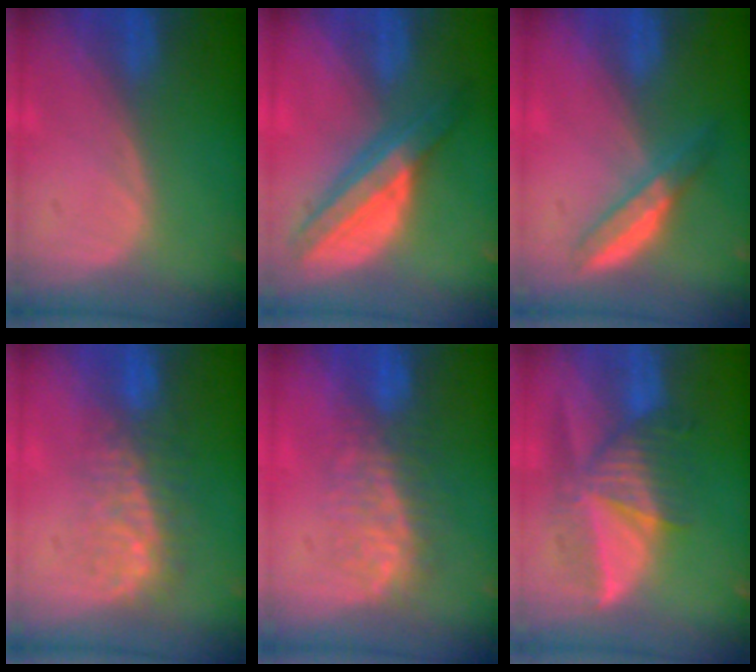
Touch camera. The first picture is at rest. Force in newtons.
{"total": 8.3, "press": 8.3, "slide": 0.6}
{"total": 5.2, "press": 4.6, "slide": 2.4}
{"total": 8.0, "press": 7.4, "slide": 3.0}
{"total": 7.6, "press": 7.1, "slide": 2.9}
{"total": 8.0, "press": 7.7, "slide": 2.3}